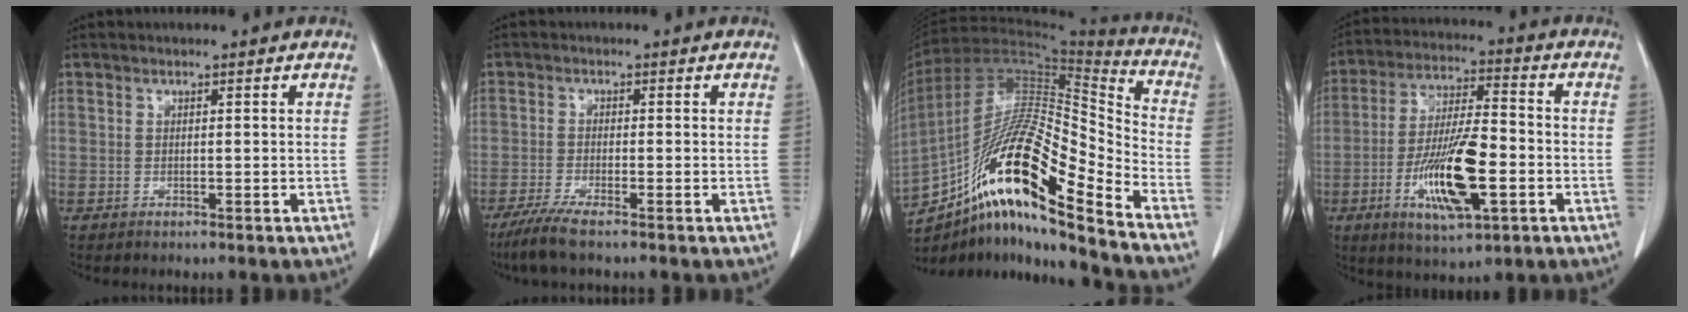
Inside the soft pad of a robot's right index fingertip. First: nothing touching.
{"total": 4.5, "force": [-3.3, -0.2, 3.0], "torque": [-0.060, -0.013, -0.065]}
{"total": 23.2, "force": [-14.6, 2.2, 17.9], "torque": [-0.335, -0.004, -0.263]}
{"total": 14.1, "force": [-4.3, 3.3, 13.0], "torque": [-0.251, -0.007, -0.071]}